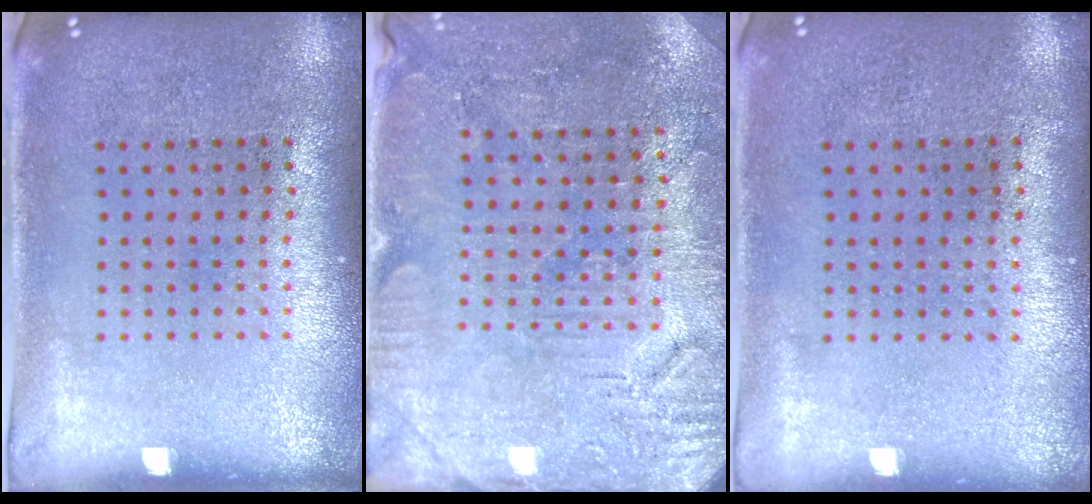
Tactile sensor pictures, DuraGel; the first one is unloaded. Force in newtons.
{"total": 3.1, "press": 3.0, "slide": 0.6}
{"total": 0.0}